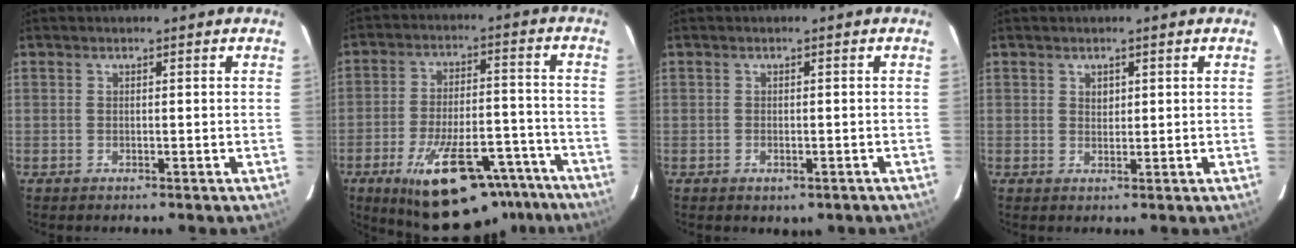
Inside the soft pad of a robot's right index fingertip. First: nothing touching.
{"total": 23.0, "force": [-15.4, 9.2, 14.3], "torque": [-0.230, -0.002, -0.207]}
{"total": 2.3, "force": [-1.0, 1.5, 1.4], "torque": [-0.024, -0.003, -0.008]}
{"total": 1.4, "force": [0.6, 1.2, 0.5], "torque": [-0.005, 0.004, 0.011]}